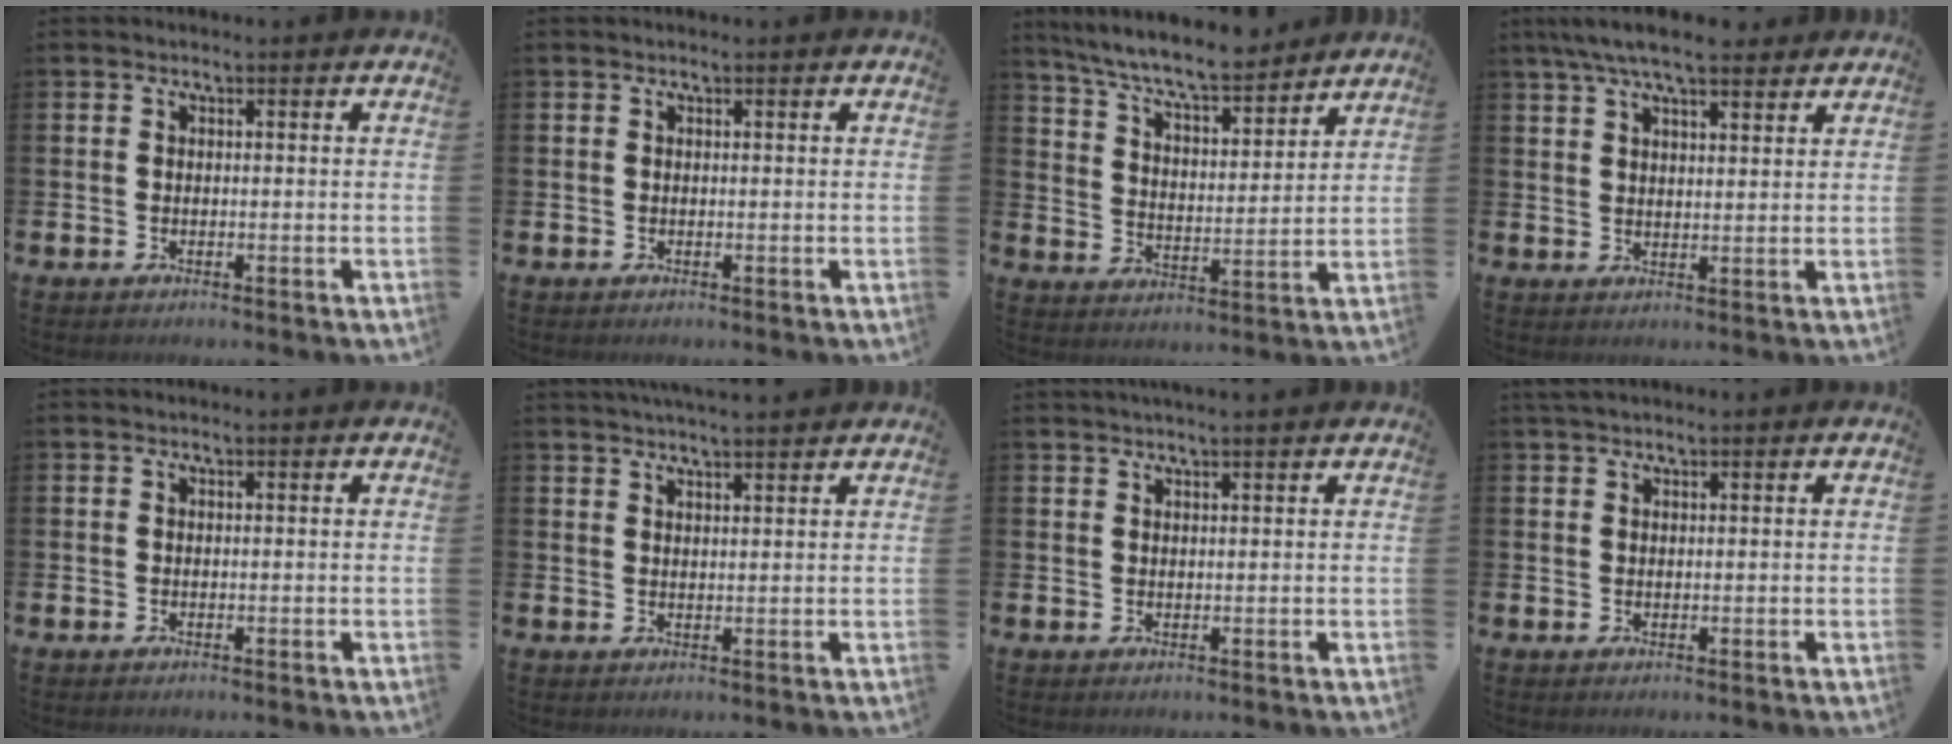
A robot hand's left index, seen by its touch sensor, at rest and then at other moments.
{"total": 0.0}
{"total": 8.4, "force": [7.8, 1.1, 2.8], "torque": [-0.090, -0.047, 0.139]}
{"total": 6.5, "force": [5.6, 1.4, 2.9], "torque": [-0.070, -0.013, 0.103]}
{"total": 0.0}
{"total": 3.1, "force": [3.1, -0.3, 0.5], "torque": [-0.017, -0.009, 0.056]}
{"total": 1.7, "force": [1.6, -0.2, 0.5], "torque": [-0.009, -0.003, 0.030]}
{"total": 1.3, "force": [1.2, 0.3, 0.5], "torque": [-0.011, 0.004, 0.022]}